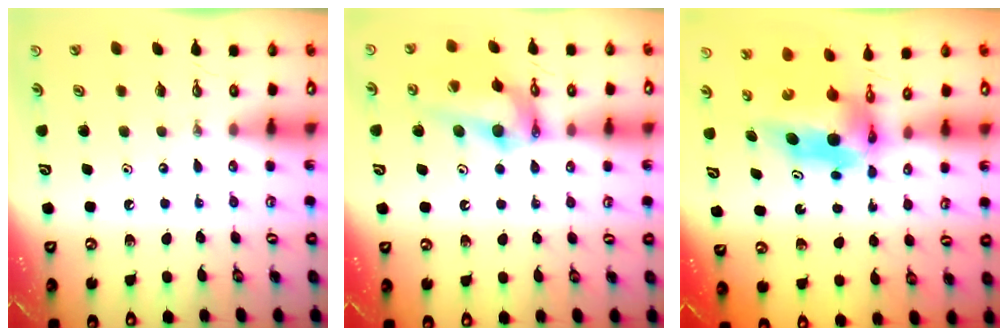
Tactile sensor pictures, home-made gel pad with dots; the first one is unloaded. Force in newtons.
{"total": 13.0, "press": 12.9, "slide": 1.7}
{"total": 6.1, "press": 6.1, "slide": 0.4}